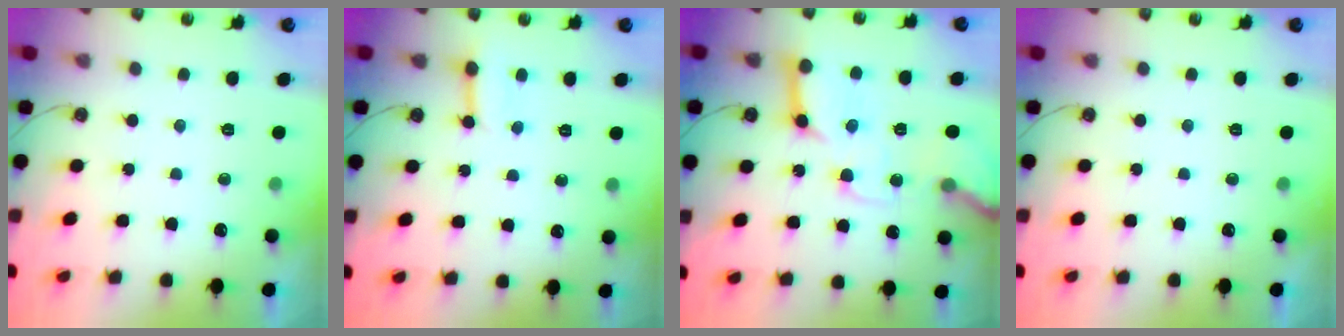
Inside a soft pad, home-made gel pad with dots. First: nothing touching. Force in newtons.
{"total": 3.0, "press": 2.9, "slide": 0.6}
{"total": 18.9, "press": 18.7, "slide": 2.5}
{"total": 0.0}